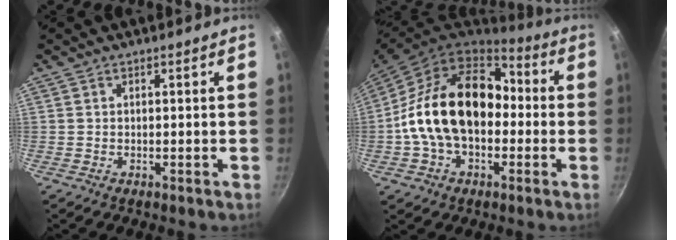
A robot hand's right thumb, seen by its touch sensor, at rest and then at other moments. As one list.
[{"total": 20.9, "force": [-0.7, 14.2, 15.3], "torque": [-0.236, 0.047, -0.023]}]